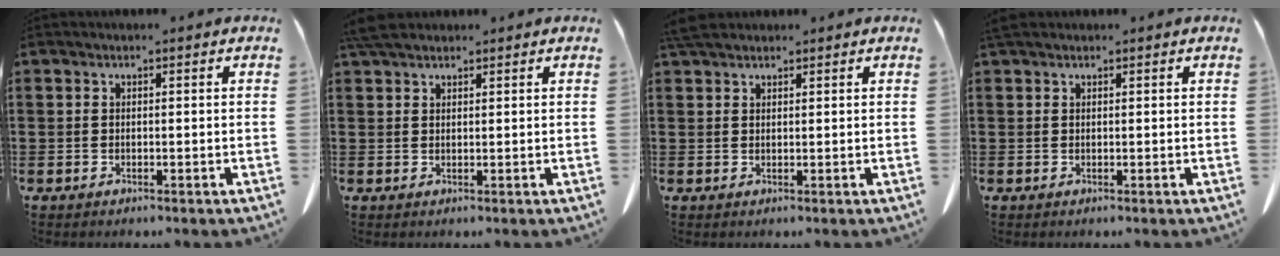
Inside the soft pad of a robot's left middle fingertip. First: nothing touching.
{"total": 3.7, "force": [3.0, 1.1, 1.8], "torque": [-0.044, 0.003, 0.059]}
{"total": 3.1, "force": [2.7, 0.9, 1.4], "torque": [-0.035, 0.002, 0.053]}
{"total": 1.0, "force": [0.8, 0.3, 0.5], "torque": [-0.014, 0.000, 0.015]}